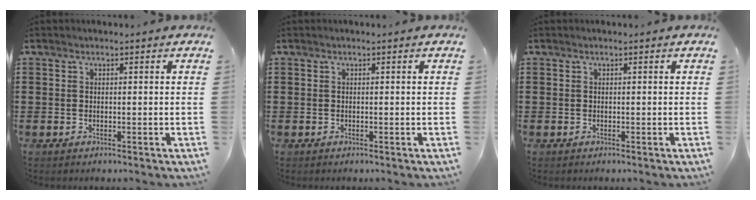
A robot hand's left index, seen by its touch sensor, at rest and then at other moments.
{"total": 0.0}
{"total": 0.0}